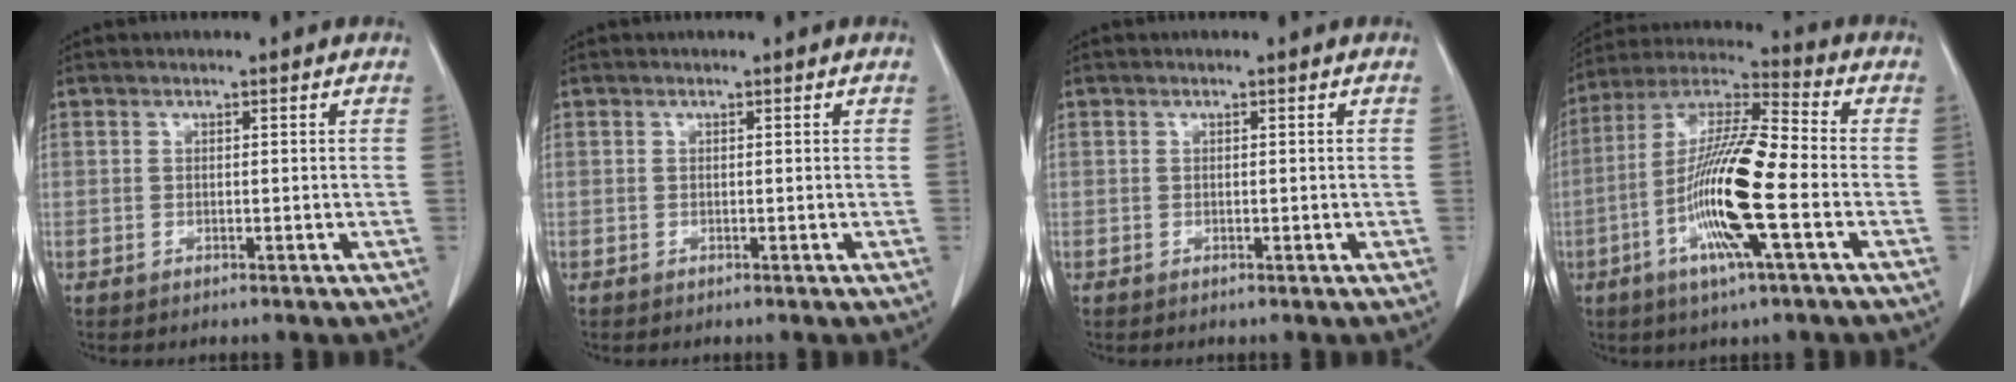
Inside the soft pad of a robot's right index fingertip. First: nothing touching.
{"total": 0.0}
{"total": 0.0}
{"total": 16.1, "force": [-4.3, 1.2, 15.4], "torque": [-0.308, -0.006, -0.087]}